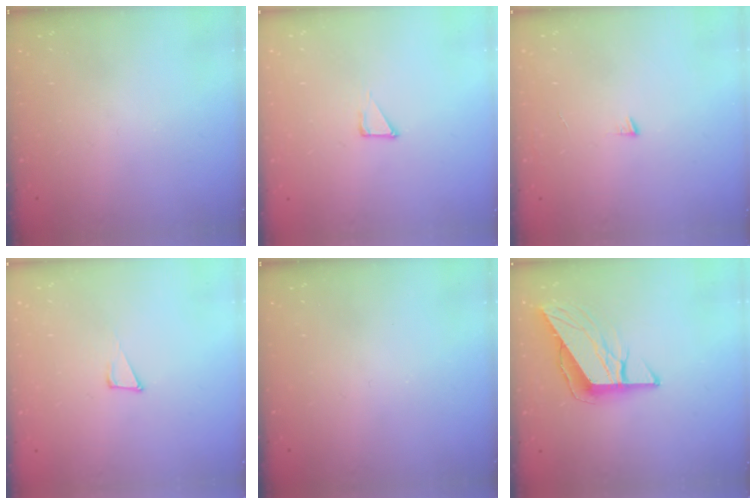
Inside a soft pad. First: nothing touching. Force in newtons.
{"total": 2.3, "press": 2.3, "slide": 0.1}
{"total": 4.1, "press": 4.1, "slide": 0.4}
{"total": 6.3, "press": 6.1, "slide": 1.2}
{"total": 0.0}
{"total": 9.4, "press": 9.4, "slide": 1.0}